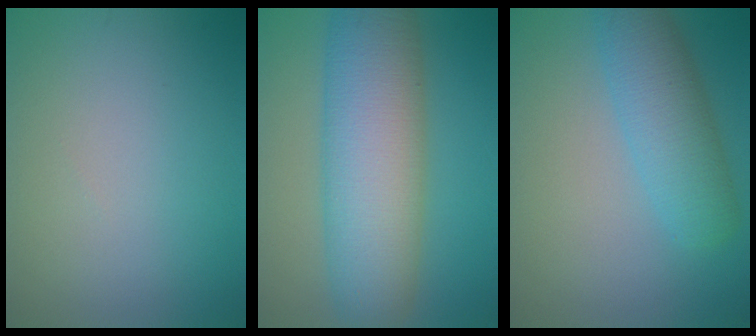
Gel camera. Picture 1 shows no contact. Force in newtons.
{"total": 10.7, "press": 10.6, "slide": 0.7}
{"total": 5.2, "press": 5.2, "slide": 0.1}